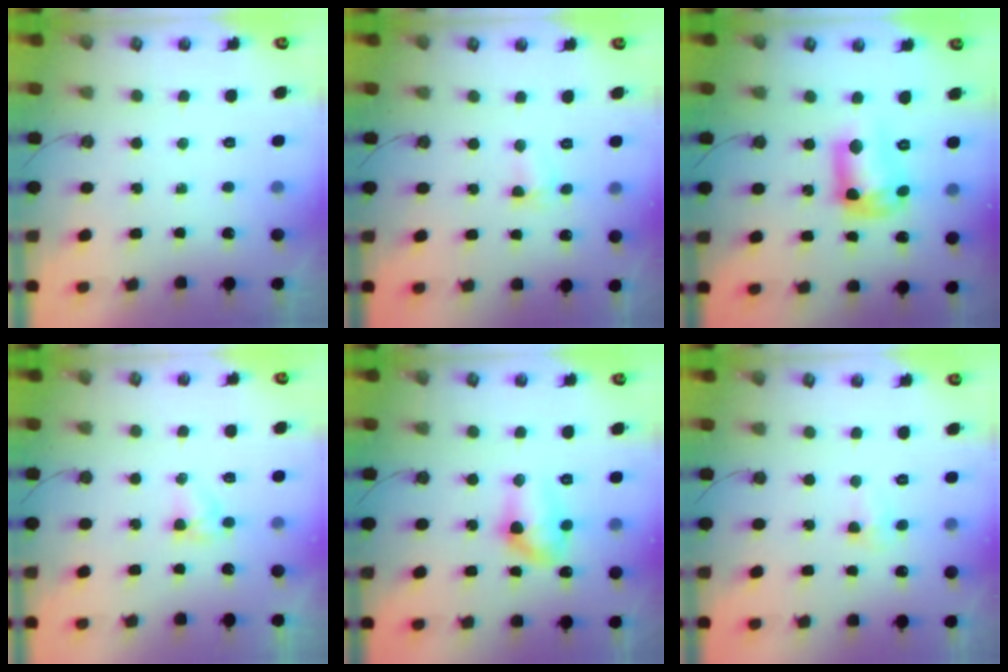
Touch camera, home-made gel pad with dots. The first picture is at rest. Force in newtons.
{"total": 2.8, "press": 2.6, "slide": 1.0}
{"total": 11.7, "press": 11.7, "slide": 1.1}
{"total": 2.8, "press": 2.8, "slide": 0.2}
{"total": 10.9, "press": 10.9, "slide": 0.8}
{"total": 4.6, "press": 3.0, "slide": 3.4}